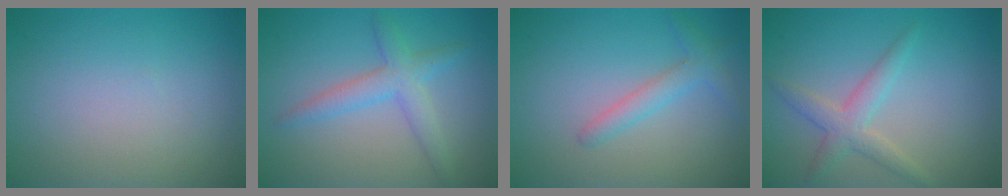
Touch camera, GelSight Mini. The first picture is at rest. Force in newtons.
{"total": 3.2, "press": 3.2, "slide": 0.1}
{"total": 2.2, "press": 2.2, "slide": 0.1}
{"total": 2.7, "press": 2.7, "slide": 0.0}